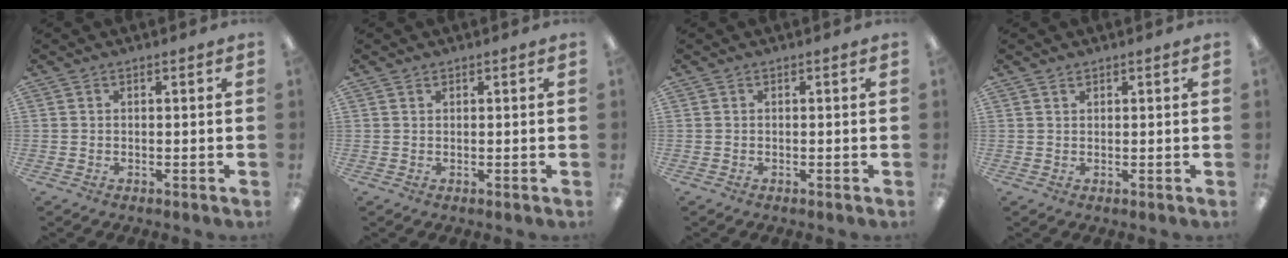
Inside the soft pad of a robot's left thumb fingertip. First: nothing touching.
{"total": 0.5, "force": [0.5, 0.3, 0.1], "torque": [-0.002, 0.001, 0.009]}
{"total": 0.0}
{"total": 0.8, "force": [0.7, 0.3, 0.2], "torque": [-0.004, 0.000, 0.014]}